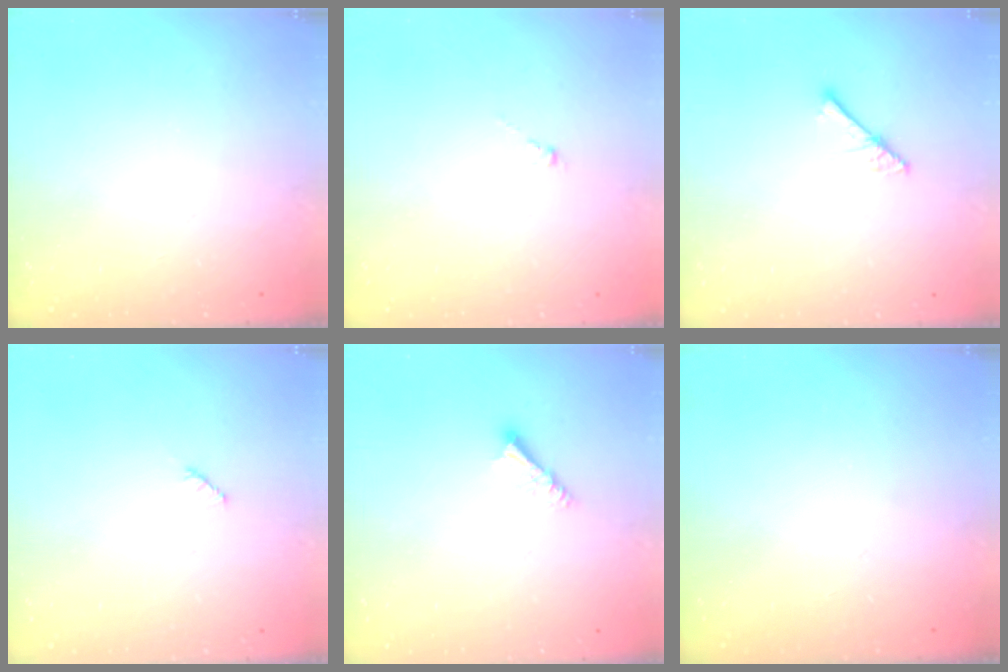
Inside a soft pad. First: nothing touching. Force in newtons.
{"total": 0.5, "press": 0.3, "slide": 0.4}
{"total": 2.9, "press": 2.9, "slide": 0.2}
{"total": 1.9, "press": 1.9, "slide": 0.3}
{"total": 4.4, "press": 4.4, "slide": 0.1}
{"total": 0.0}